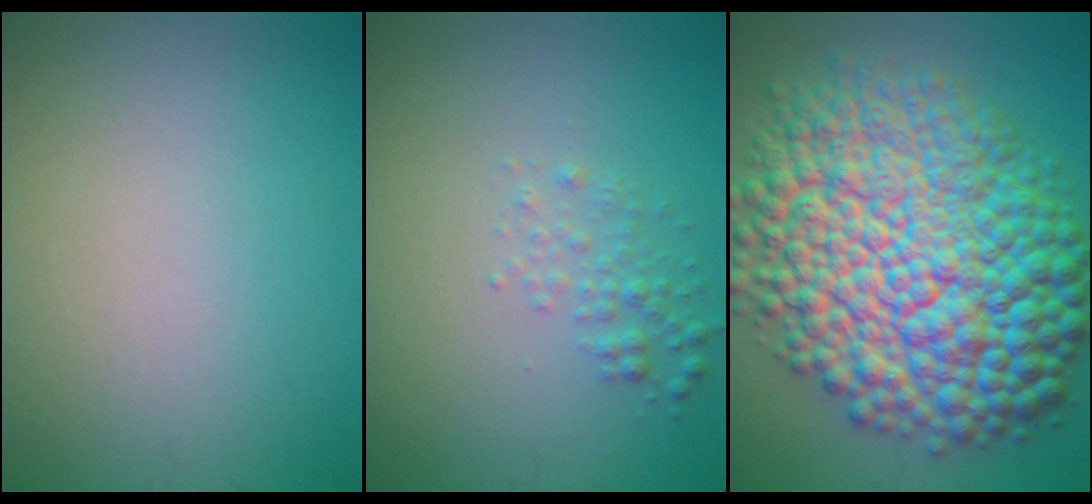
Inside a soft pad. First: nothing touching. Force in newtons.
{"total": 1.5, "press": 1.5, "slide": 0.0}
{"total": 16.5, "press": 16.5, "slide": 0.1}